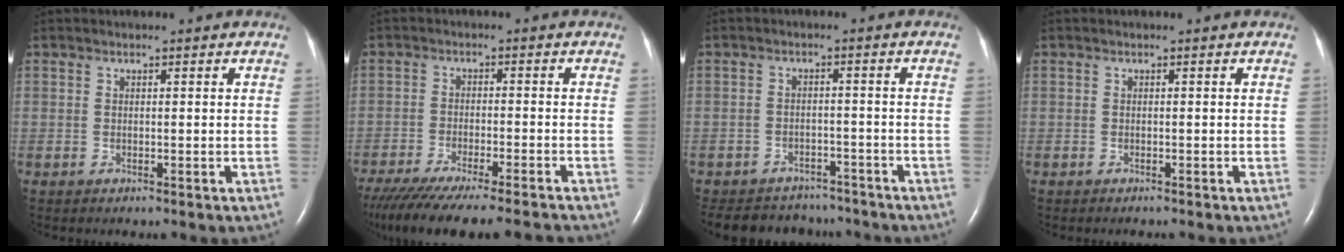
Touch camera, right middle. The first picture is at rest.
{"total": 18.0, "force": [-15.8, 1.3, 8.4], "torque": [-0.135, -0.046, -0.235]}
{"total": 11.8, "force": [-10.5, 4.8, 2.4], "torque": [-0.048, 0.011, -0.134]}
{"total": 0.7, "force": [-0.7, 0.1, 0.2], "torque": [-0.008, -0.002, -0.009]}